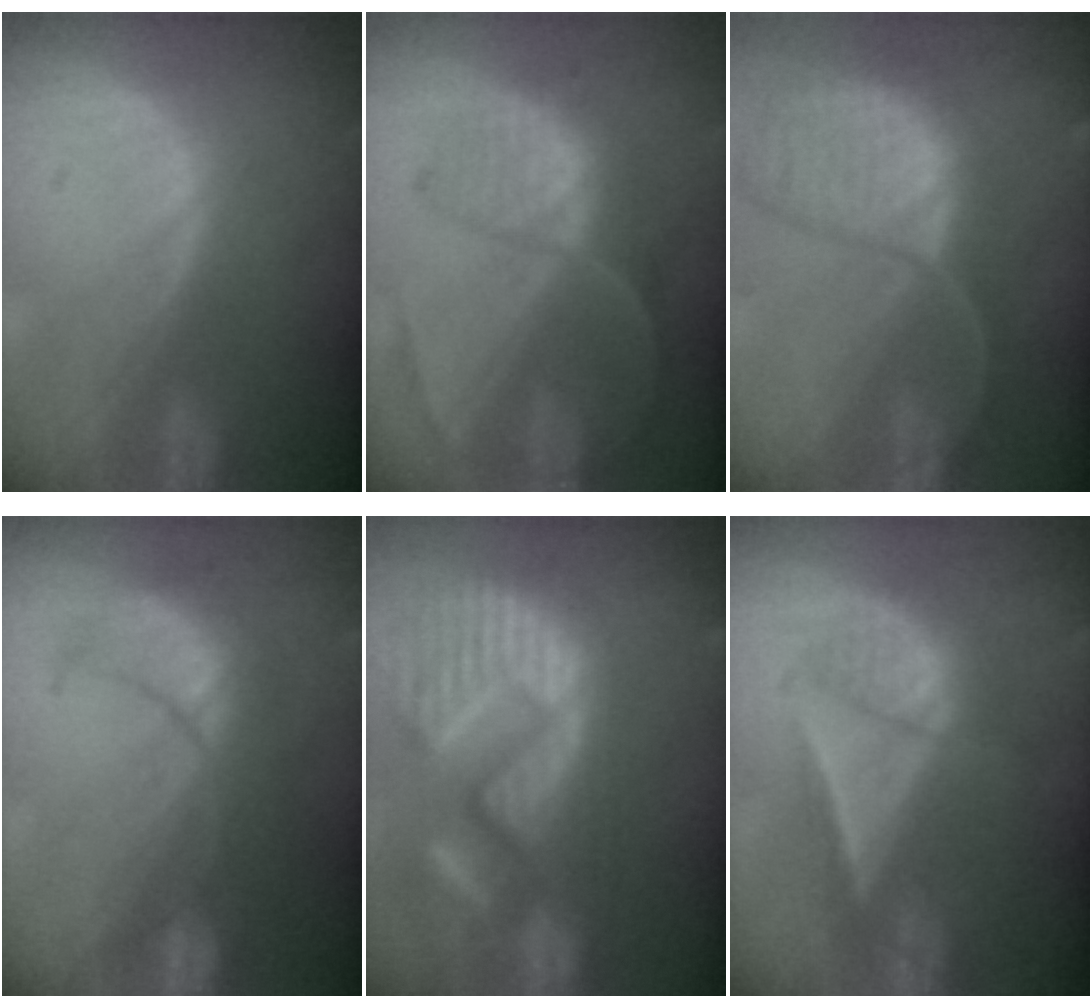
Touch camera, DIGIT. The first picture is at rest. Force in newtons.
{"total": 8.8, "press": 7.5, "slide": 4.6}
{"total": 12.2, "press": 9.9, "slide": 7.1}
{"total": 8.5, "press": 8.4, "slide": 1.4}
{"total": 15.4, "press": 12.7, "slide": 8.7}
{"total": 7.1, "press": 6.1, "slide": 3.6}